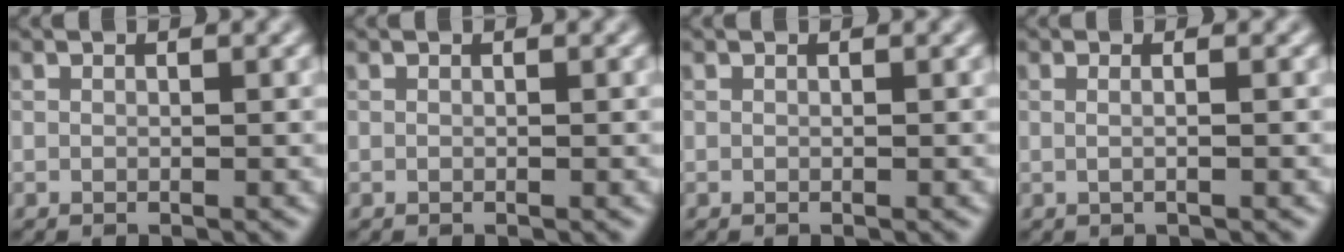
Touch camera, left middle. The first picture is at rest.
{"total": 0.0}
{"total": 0.0}
{"total": 2.0, "force": [0.2, 1.0, 1.8], "torque": [-0.005, 0.003, -0.015]}